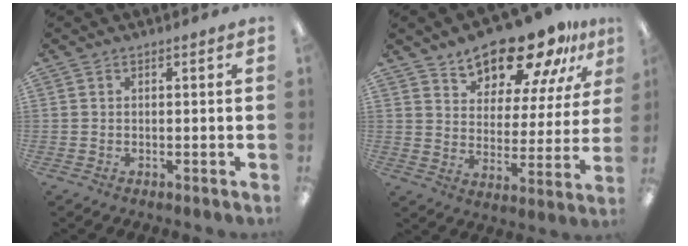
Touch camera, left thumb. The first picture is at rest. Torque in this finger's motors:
{"motor_torque": [1.75, 1.83, 1.37, -1.40, 0.07]}